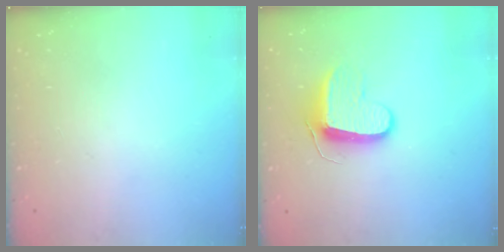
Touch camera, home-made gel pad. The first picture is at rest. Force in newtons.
{"total": 9.3, "press": 9.3, "slide": 0.3}